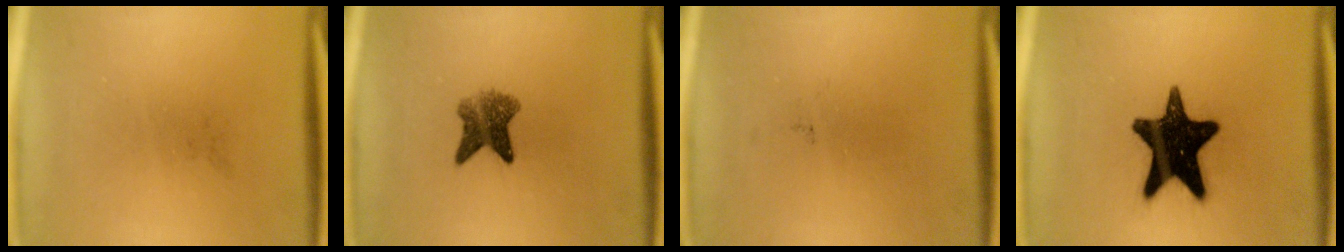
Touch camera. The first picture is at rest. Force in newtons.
{"total": 4.8}
{"total": 0.0}
{"total": 17.1}